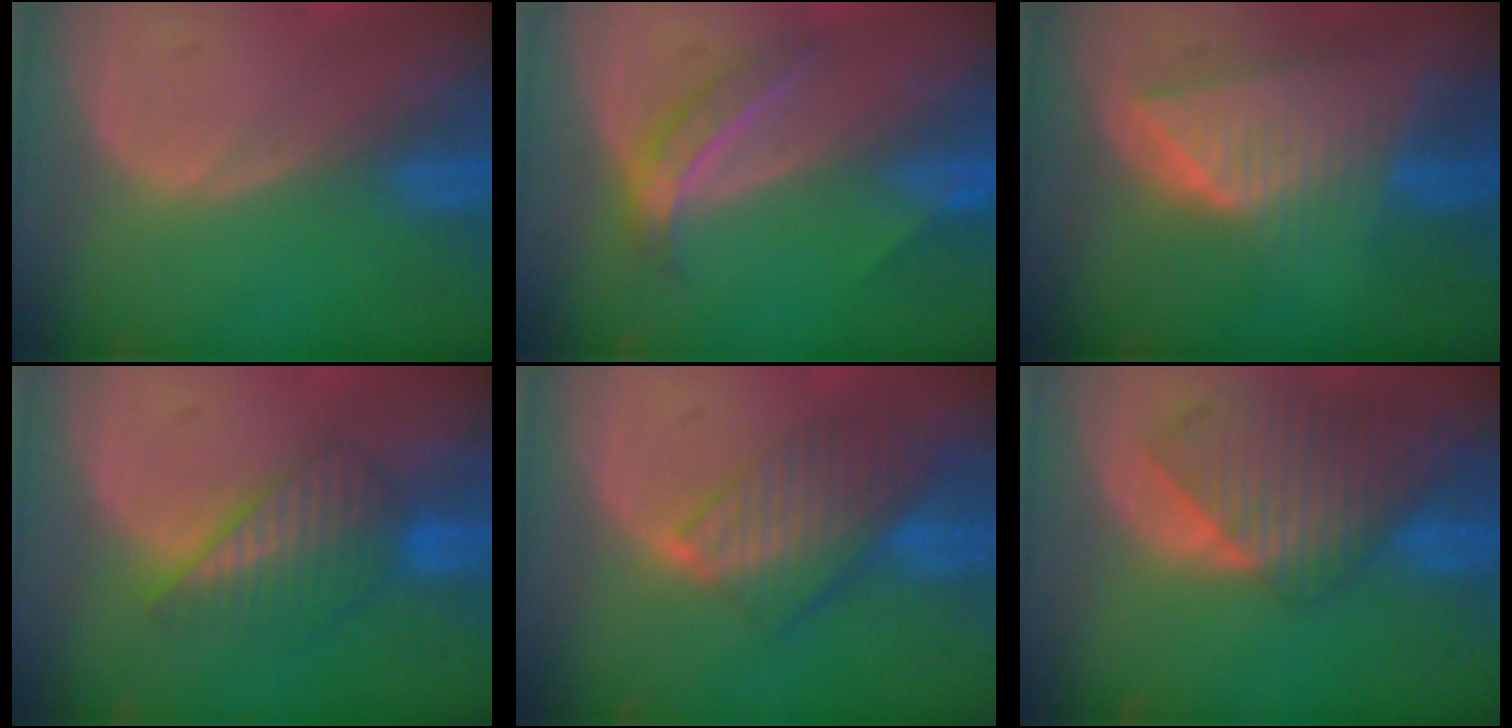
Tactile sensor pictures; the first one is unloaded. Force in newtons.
{"total": 5.0, "press": 4.6, "slide": 2.0}
{"total": 8.4, "press": 7.6, "slide": 3.7}
{"total": 6.3, "press": 6.1, "slide": 1.4}
{"total": 8.4, "press": 7.2, "slide": 4.2}
{"total": 9.4, "press": 8.3, "slide": 4.3}